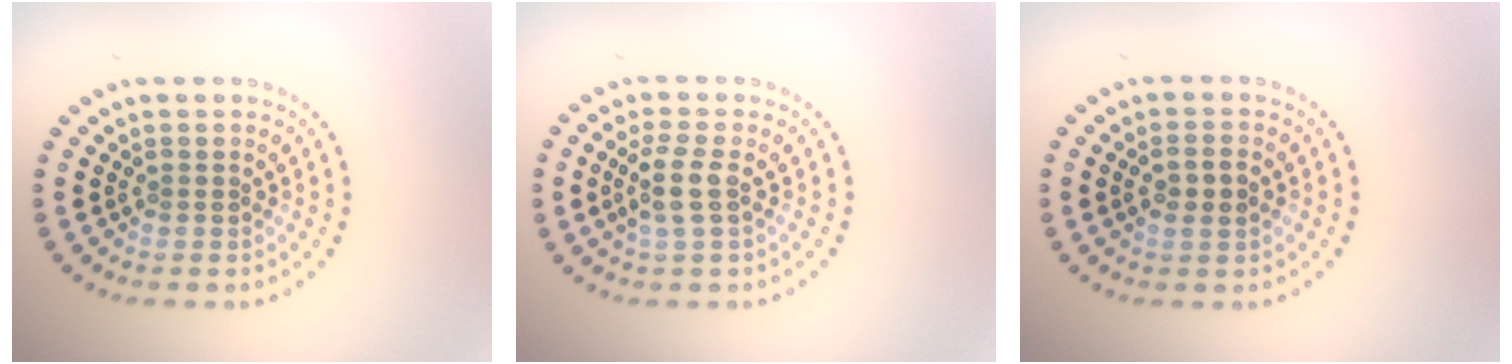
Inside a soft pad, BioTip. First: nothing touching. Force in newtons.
{"total": 2.4, "press": 2.0, "slide": 1.3}
{"total": 2.1, "press": 2.0, "slide": 0.4}